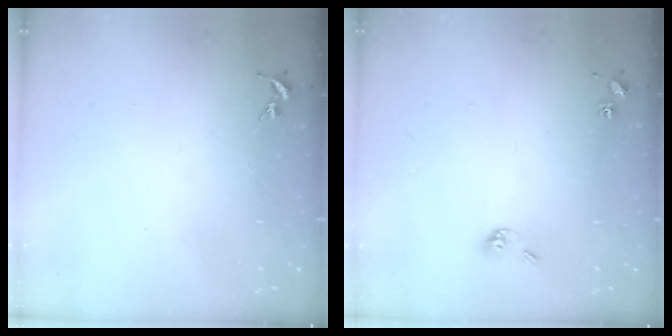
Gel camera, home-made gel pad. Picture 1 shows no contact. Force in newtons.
{"total": 5.8, "press": 5.3, "slide": 2.3}